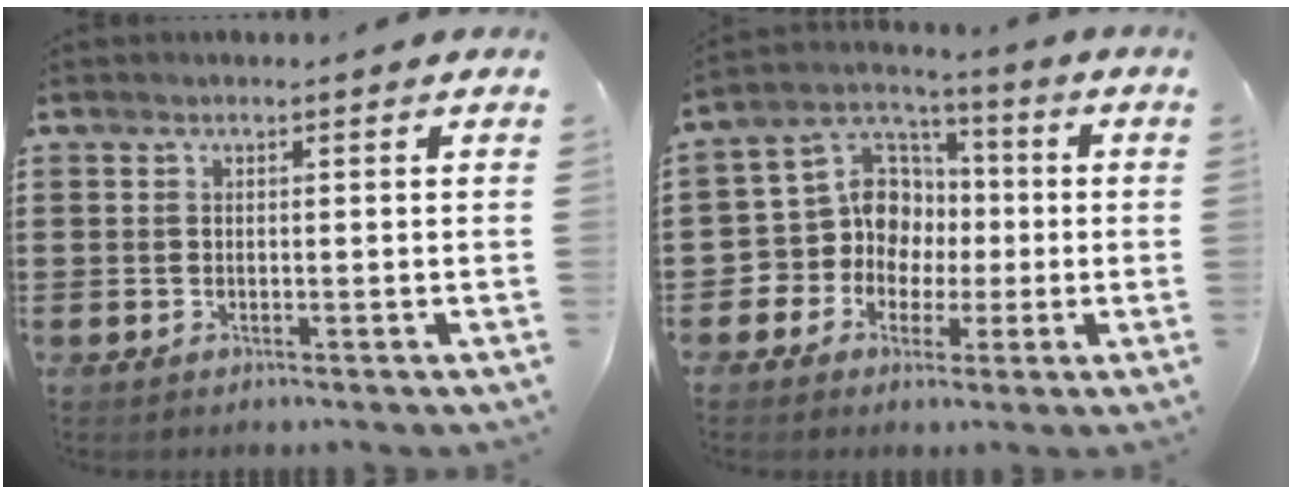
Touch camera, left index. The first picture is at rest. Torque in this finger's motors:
{"motor_torque": [0.54, 0.10, 0.31, 0.07]}